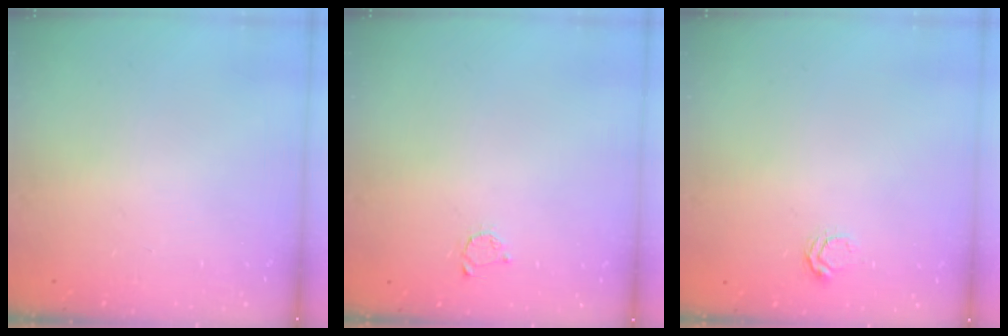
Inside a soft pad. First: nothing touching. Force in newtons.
{"total": 2.2, "press": 2.2, "slide": 0.4}
{"total": 3.9, "press": 3.8, "slide": 0.6}